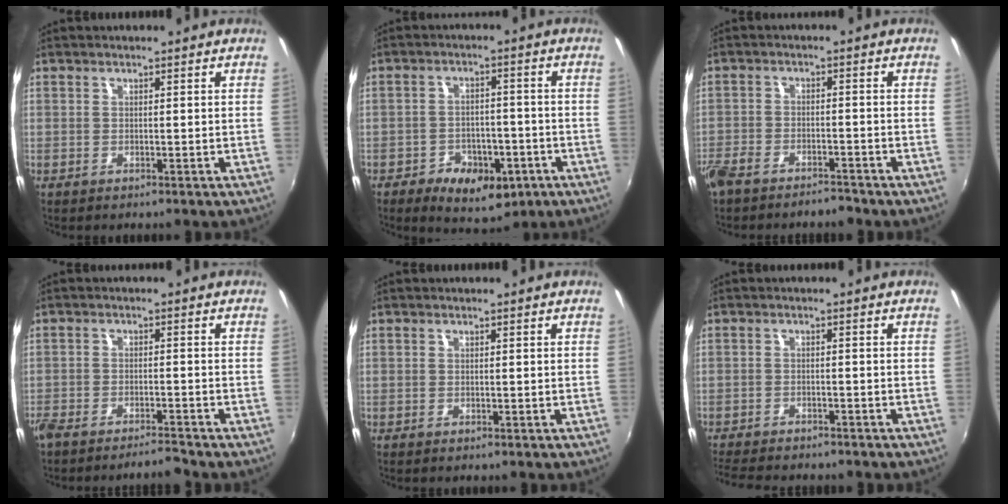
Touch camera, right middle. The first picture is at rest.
{"total": 10.8, "force": [-5.9, 6.8, 5.9], "torque": [-0.121, 0.001, -0.076]}
{"total": 8.5, "force": [-7.1, 3.3, 3.3], "torque": [-0.096, -0.018, -0.123]}
{"total": 5.5, "force": [-4.9, 1.3, 2.0], "torque": [-0.065, -0.014, -0.087]}
{"total": 0.0}
{"total": 9.1, "force": [-8.1, 2.2, 3.5], "torque": [-0.089, -0.023, -0.128]}